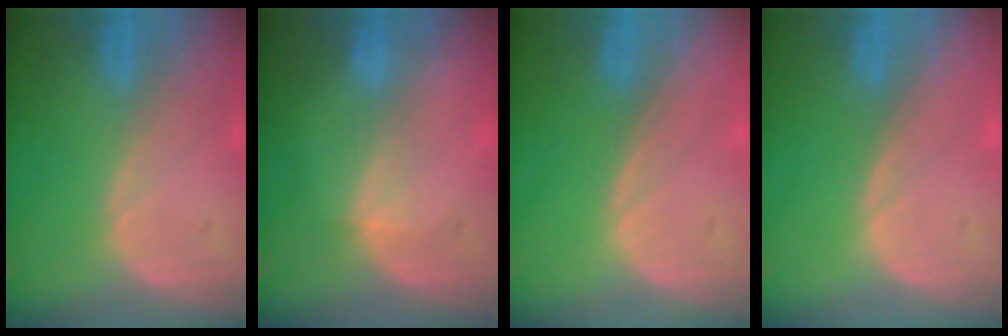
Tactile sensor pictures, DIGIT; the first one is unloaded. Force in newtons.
{"total": 2.1, "press": 1.7, "slide": 1.2}
{"total": 0.0}
{"total": 0.0}